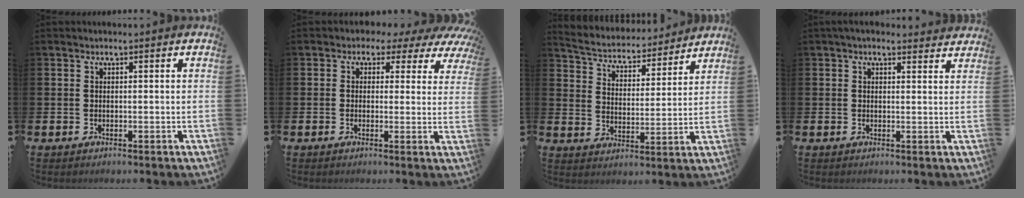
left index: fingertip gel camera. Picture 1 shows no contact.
{"total": 1.8, "force": [0.5, 1.7, 0.6], "torque": [-0.017, -0.007, -0.001]}
{"total": 4.8, "force": [4.6, 1.3, 0.5], "torque": [-0.038, -0.043, 0.074]}
{"total": 2.4, "force": [2.3, 0.6, 0.5], "torque": [-0.001, -0.012, 0.039]}